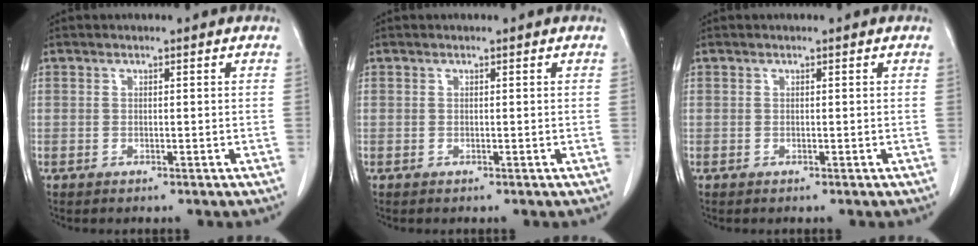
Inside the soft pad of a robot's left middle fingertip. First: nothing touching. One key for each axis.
{"total": 0.0}
{"total": 0.0}